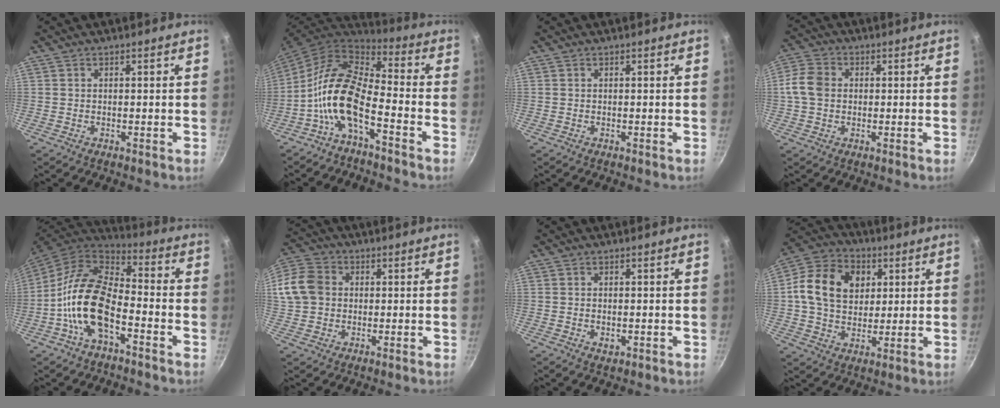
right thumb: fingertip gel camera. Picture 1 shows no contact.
{"total": 13.2, "force": [-5.1, 5.8, 10.7], "torque": [-0.207, 0.057, -0.114]}
{"total": 0.0}
{"total": 6.5, "force": [0.2, 5.2, 3.9], "torque": [-0.067, 0.012, -0.010]}
{"total": 15.6, "force": [-5.2, 8.2, 12.2], "torque": [-0.219, 0.046, -0.115]}
{"total": 14.0, "force": [1.5, 11.8, 7.3], "torque": [-0.158, 0.028, 0.016]}
{"total": 1.9, "force": [-0.4, 1.2, 1.4], "torque": [-0.021, -0.002, -0.004]}
{"total": 15.4, "force": [3.2, 11.9, 9.2], "torque": [-0.140, 0.011, 0.044]}